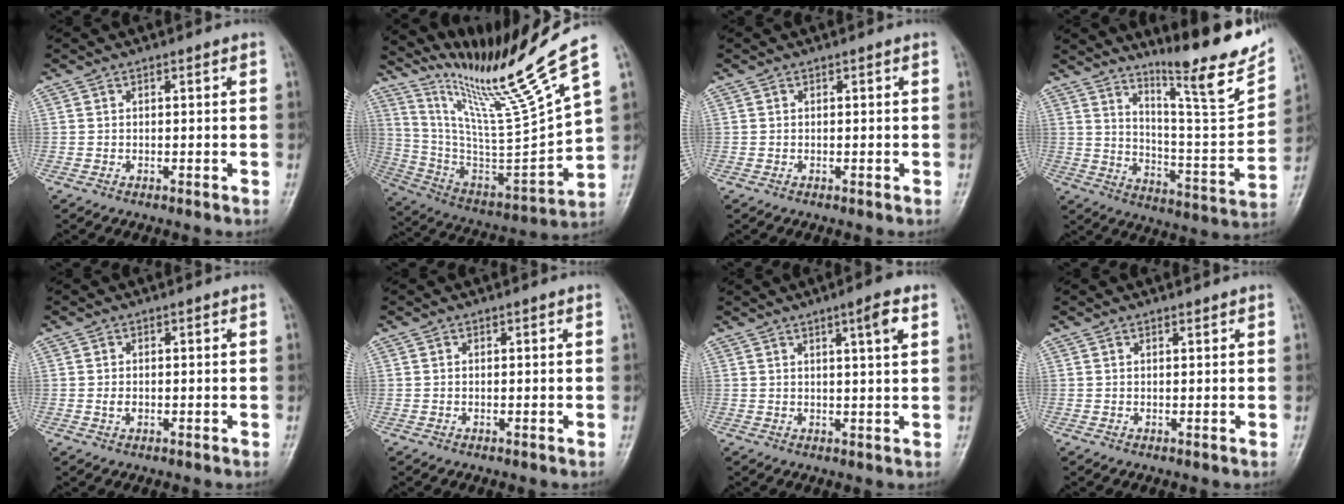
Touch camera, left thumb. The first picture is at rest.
{"total": 21.3, "force": [16.6, -1.4, 13.3], "torque": [-0.198, -0.113, 0.305]}
{"total": 0.0}
{"total": 18.0, "force": [13.2, 2.2, 12.1], "torque": [-0.151, -0.086, 0.214]}
{"total": 1.4, "force": [-0.2, 1.0, 0.9], "torque": [-0.015, 0.004, -0.006]}
{"total": 0.0}
{"total": 4.9, "force": [2.3, 0.5, 4.3], "torque": [-0.062, -0.007, 0.034]}
{"total": 0.6, "force": [0.5, 0.2, 0.1], "torque": [-0.006, -0.005, 0.008]}